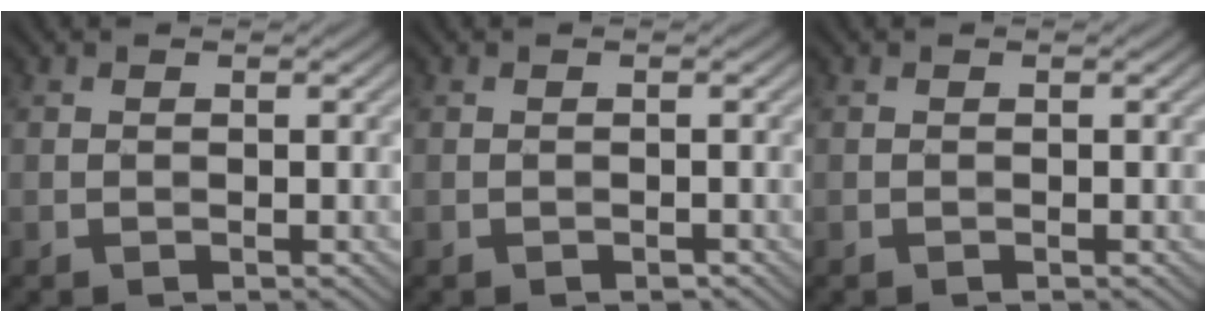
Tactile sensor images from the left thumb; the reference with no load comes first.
{"total": 0.6, "force": [-0.4, 0.3, 0.3], "torque": [-0.003, -0.002, -0.005]}
{"total": 0.0}